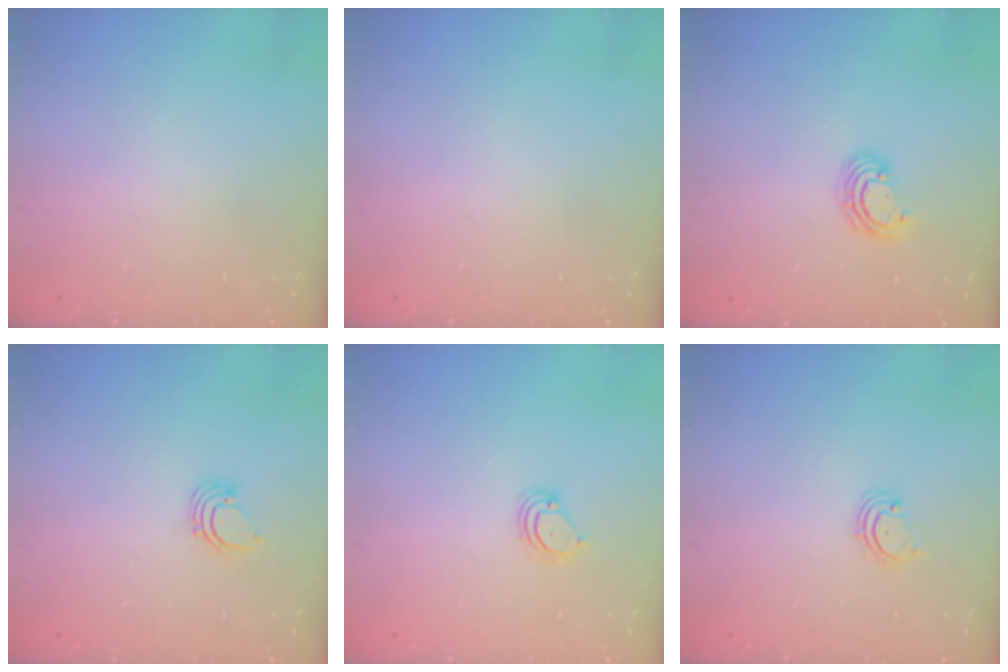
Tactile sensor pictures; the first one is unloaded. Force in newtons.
{"total": 0.0}
{"total": 4.4, "press": 4.4, "slide": 0.0}
{"total": 2.2, "press": 2.2, "slide": 0.2}
{"total": 3.1, "press": 3.1, "slide": 0.3}
{"total": 2.1, "press": 2.1, "slide": 0.3}